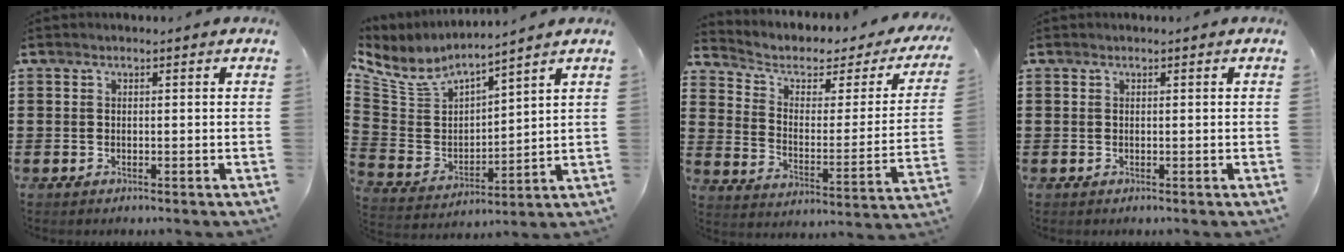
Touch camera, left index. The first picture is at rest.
{"total": 5.9, "force": [5.1, 2.3, 2.0], "torque": [-0.072, -0.030, 0.084]}
{"total": 3.8, "force": [2.2, 2.2, 2.4], "torque": [-0.061, -0.012, 0.030]}
{"total": 0.0}